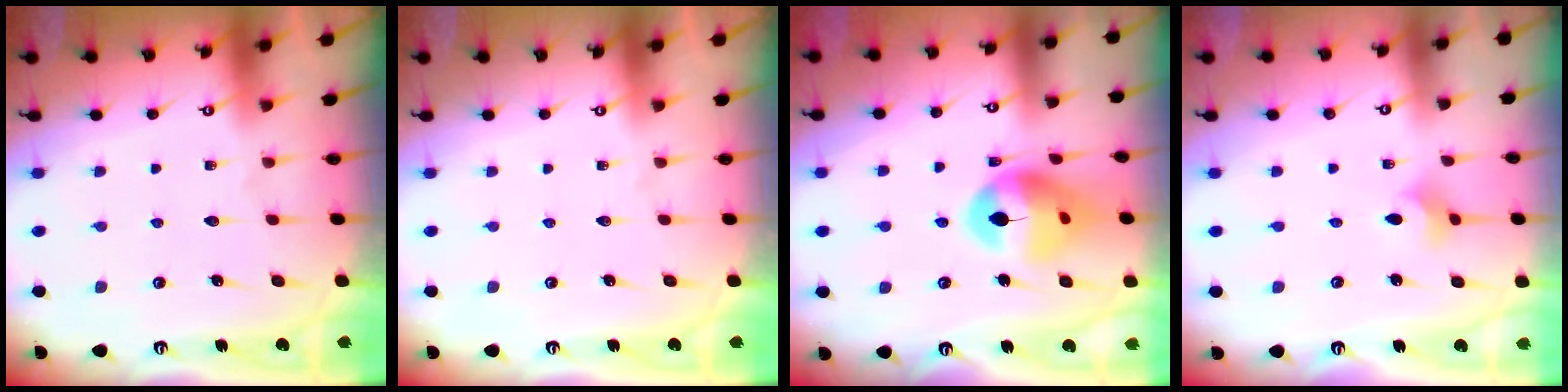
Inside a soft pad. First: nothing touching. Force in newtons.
{"total": 0.0}
{"total": 15.1, "press": 15.0, "slide": 1.9}
{"total": 3.6, "press": 3.6, "slide": 0.7}